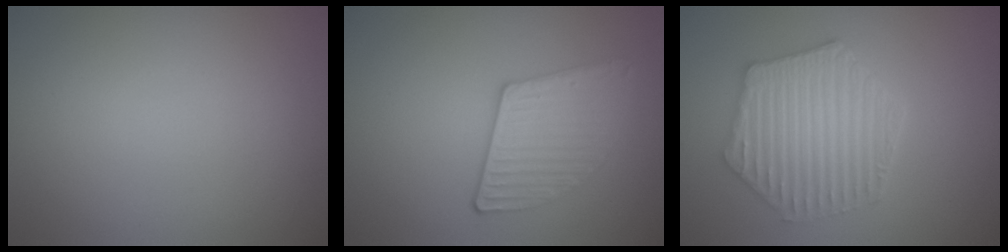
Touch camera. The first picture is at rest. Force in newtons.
{"total": 3.0, "press": 2.9, "slide": 0.7}
{"total": 5.6, "press": 4.7, "slide": 3.0}